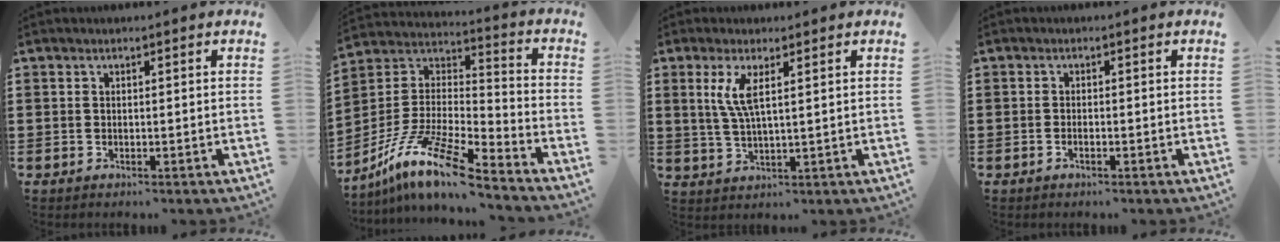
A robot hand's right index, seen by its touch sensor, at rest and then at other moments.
{"total": 12.2, "force": [-9.2, 1.8, 7.8], "torque": [-0.168, 0.004, -0.185]}
{"total": 4.8, "force": [1.7, 1.0, 4.4], "torque": [-0.100, -0.003, 0.024]}
{"total": 0.8, "force": [-0.6, 0.1, 0.5], "torque": [-0.010, -0.004, -0.010]}